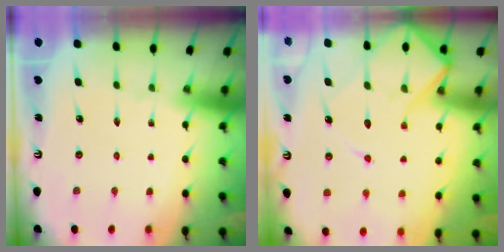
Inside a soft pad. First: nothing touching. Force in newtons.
{"total": 12.7, "press": 12.6, "slide": 1.3}